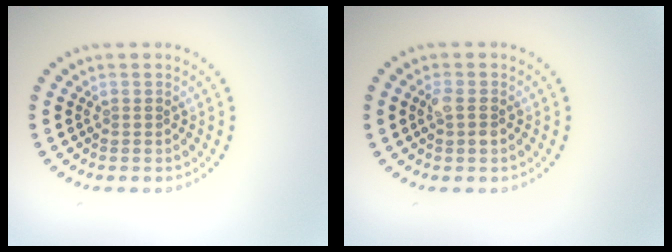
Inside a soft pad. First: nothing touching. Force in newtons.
{"total": 1.5, "press": 1.5, "slide": 0.4}